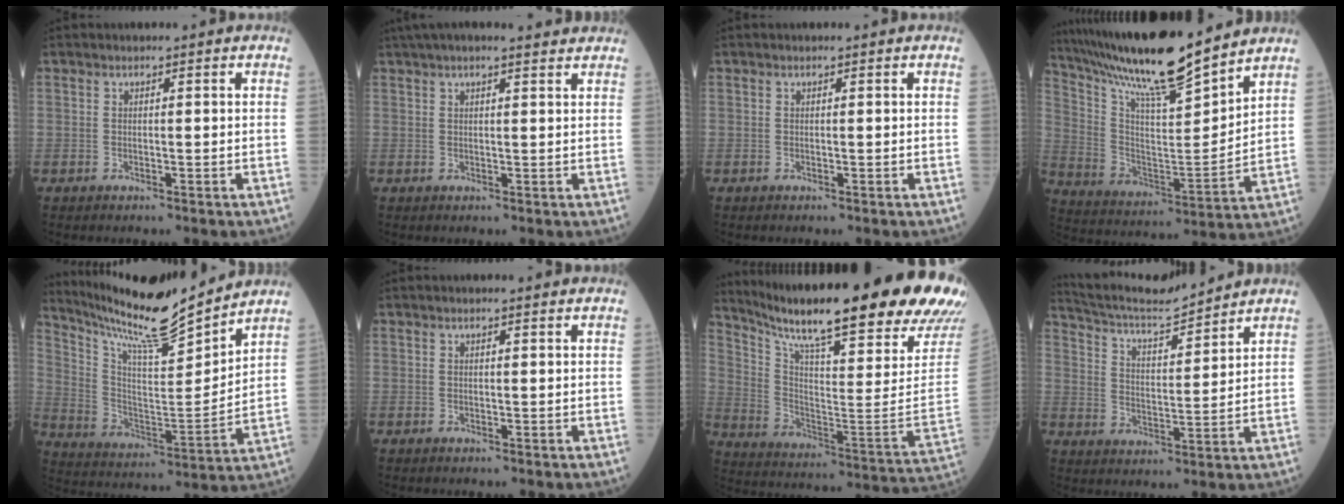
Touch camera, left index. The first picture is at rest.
{"total": 9.3, "force": [8.0, 1.0, 4.6], "torque": [-0.071, 0.034, 0.102]}
{"total": 0.0}
{"total": 18.9, "force": [16.4, 0.6, 9.3], "torque": [-0.175, -0.004, 0.289]}
{"total": 16.6, "force": [15.4, 0.2, 6.1], "torque": [-0.127, -0.016, 0.268]}
{"total": 1.1, "force": [0.9, 0.0, 0.6], "torque": [-0.010, 0.008, 0.014]}
{"total": 31.1, "force": [25.3, 1.6, 18.1], "torque": [-0.313, -0.081, 0.353]}
{"total": 12.5, "force": [12.0, 0.2, 3.5], "torque": [-0.077, 0.013, 0.208]}